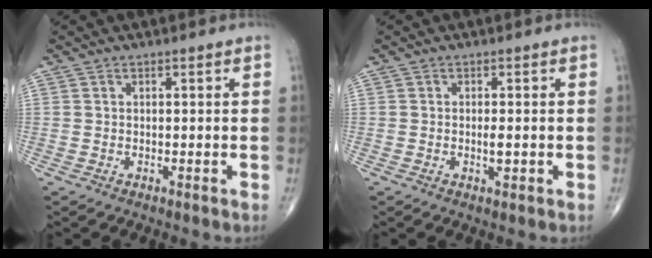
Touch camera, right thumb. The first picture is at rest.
{"total": 1.7, "force": [-0.3, 0.5, 1.6], "torque": [-0.028, -0.002, -0.005]}